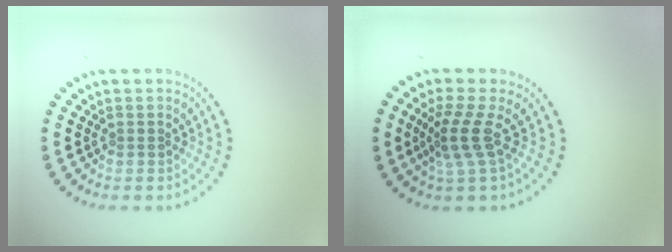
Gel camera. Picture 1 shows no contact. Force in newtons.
{"total": 3.0, "press": 2.2, "slide": 2.0}